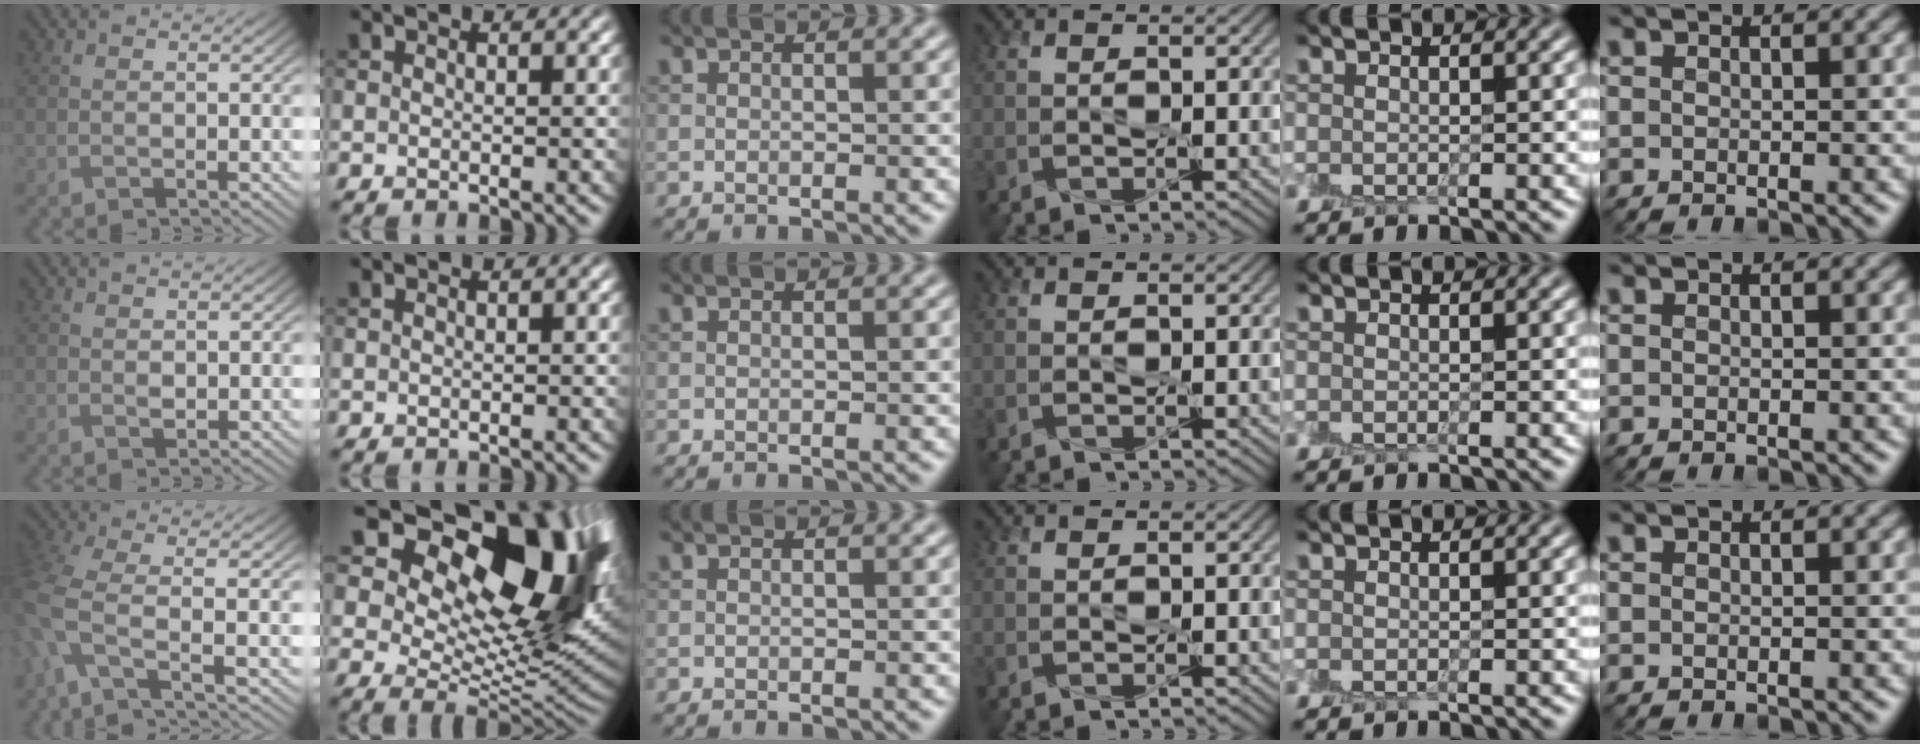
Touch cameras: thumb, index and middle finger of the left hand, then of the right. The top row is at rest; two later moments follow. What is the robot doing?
{"motion": "peel", "object": "lint roller sheet"}